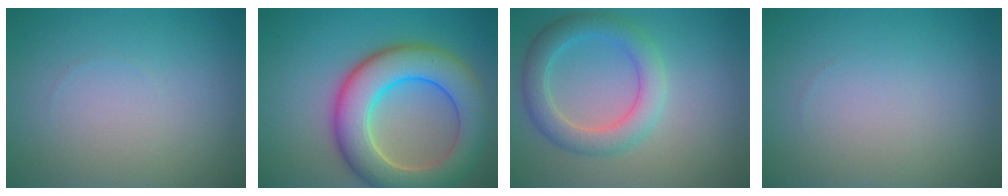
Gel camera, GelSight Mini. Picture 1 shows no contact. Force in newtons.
{"total": 9.6, "press": 9.6, "slide": 0.6}
{"total": 4.3, "press": 4.2, "slide": 0.1}
{"total": 0.0}